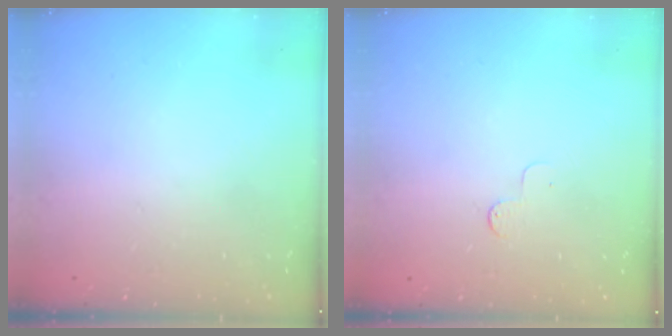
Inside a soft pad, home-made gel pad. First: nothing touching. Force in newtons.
{"total": 2.6, "press": 2.6, "slide": 0.3}